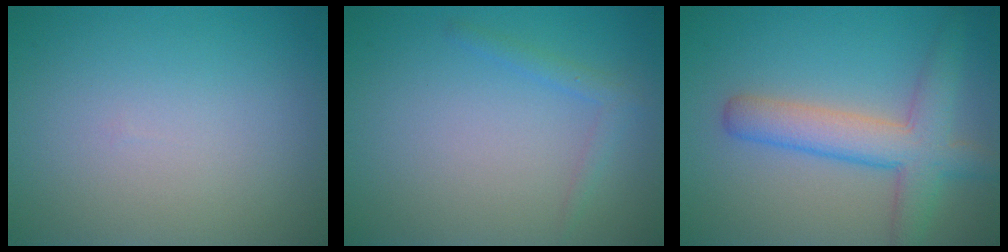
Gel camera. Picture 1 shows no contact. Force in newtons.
{"total": 1.3, "press": 1.3, "slide": 0.1}
{"total": 5.5, "press": 5.5, "slide": 0.2}